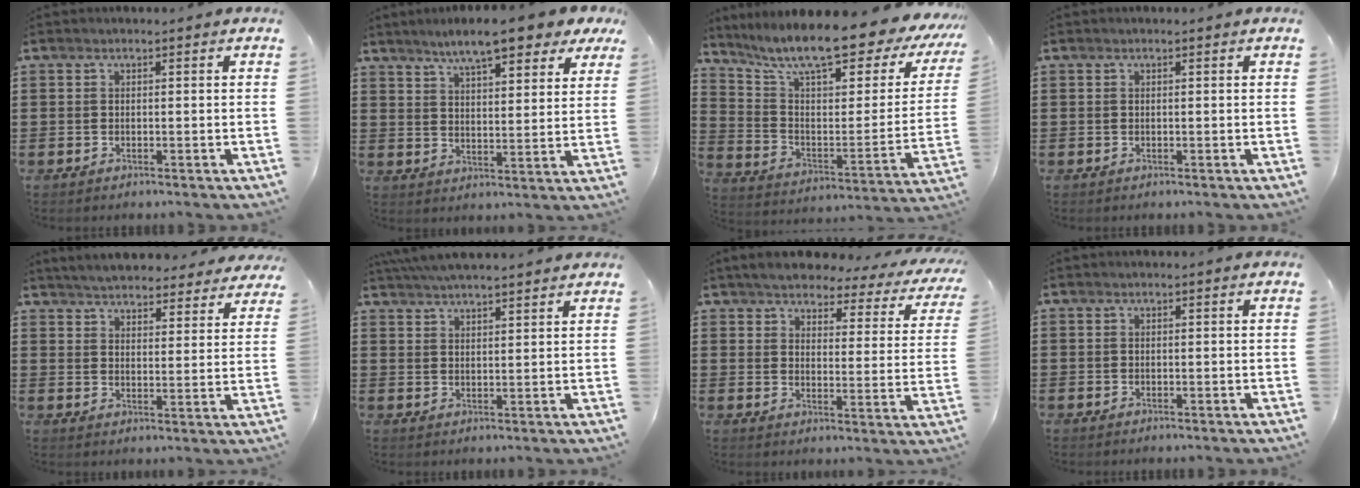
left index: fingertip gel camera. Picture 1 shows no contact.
{"total": 8.4, "force": [7.1, 1.2, 4.3], "torque": [-0.090, -0.018, 0.125]}
{"total": 12.2, "force": [10.2, 1.1, 6.6], "torque": [-0.145, -0.079, 0.167]}
{"total": 0.0}
{"total": 4.9, "force": [4.9, 0.1, 0.6], "torque": [-0.034, -0.025, 0.087]}
{"total": 4.2, "force": [4.1, -0.1, 1.2], "torque": [-0.035, -0.009, 0.076]}
{"total": 4.4, "force": [4.1, 0.8, 1.4], "torque": [-0.051, -0.023, 0.065]}
{"total": 0.0}